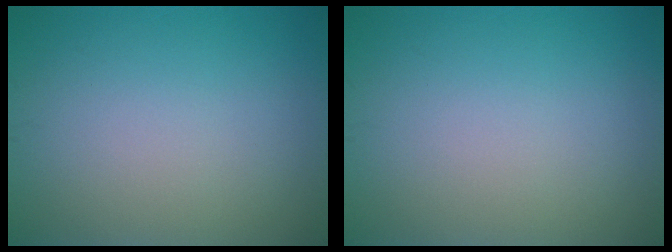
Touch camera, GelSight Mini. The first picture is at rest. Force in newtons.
{"total": 0.0}